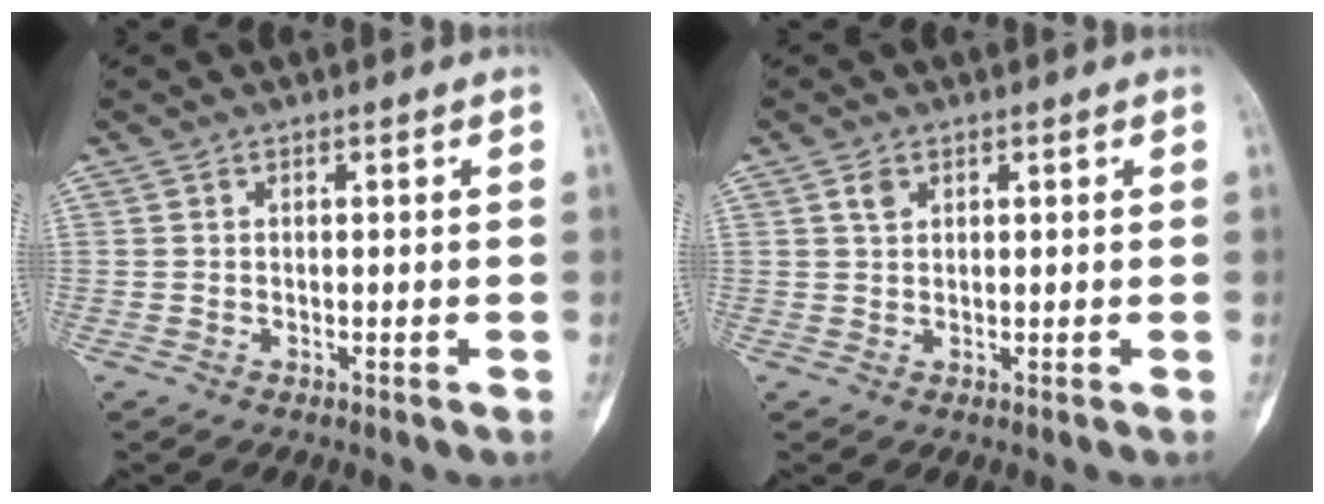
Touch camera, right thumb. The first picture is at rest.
{"total": 1.7, "force": [0.9, 1.1, 1.0], "torque": [-0.013, -0.001, 0.018]}